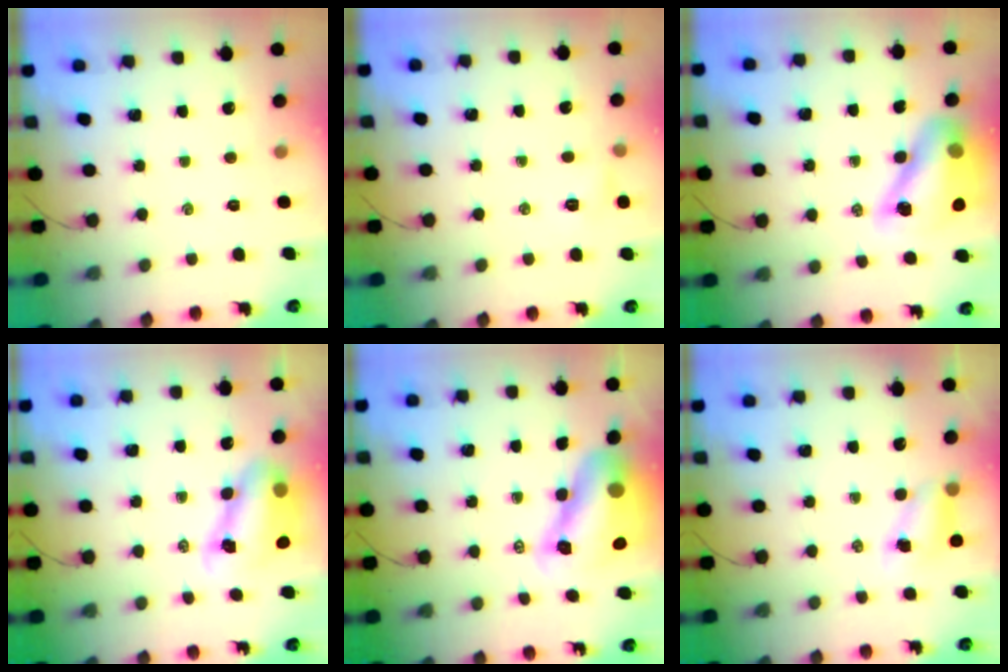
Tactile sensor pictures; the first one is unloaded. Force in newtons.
{"total": 5.5, "press": 5.4, "slide": 1.2}
{"total": 15.5, "press": 14.9, "slide": 4.1}
{"total": 8.9, "press": 8.6, "slide": 2.0}
{"total": 14.2, "press": 13.7, "slide": 3.9}
{"total": 5.8, "press": 5.8, "slide": 0.6}